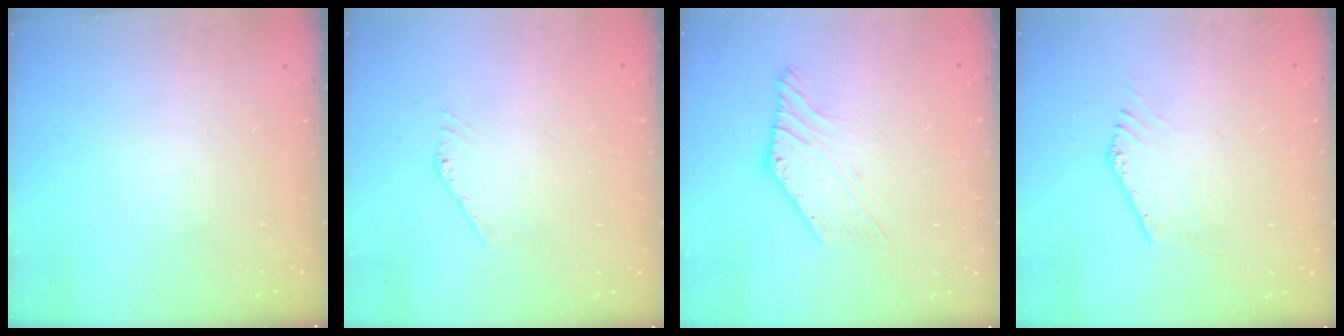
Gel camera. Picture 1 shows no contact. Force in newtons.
{"total": 2.6, "press": 2.6, "slide": 0.1}
{"total": 3.1, "press": 3.1, "slide": 0.2}
{"total": 0.0}